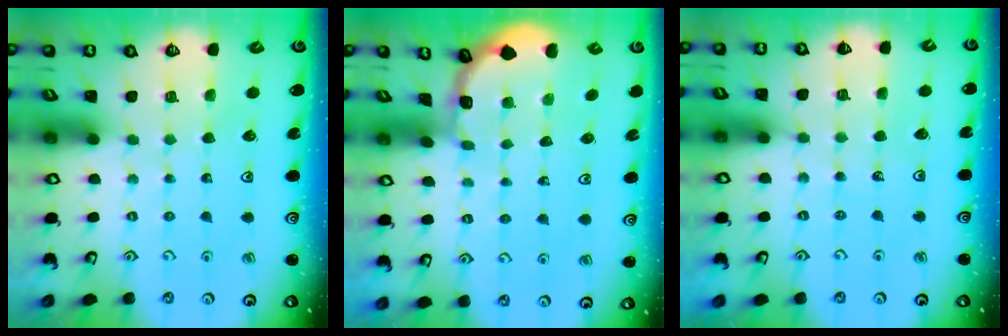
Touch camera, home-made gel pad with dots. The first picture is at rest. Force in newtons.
{"total": 1.1, "press": 1.1, "slide": 0.1}
{"total": 3.2, "press": 3.2, "slide": 0.3}